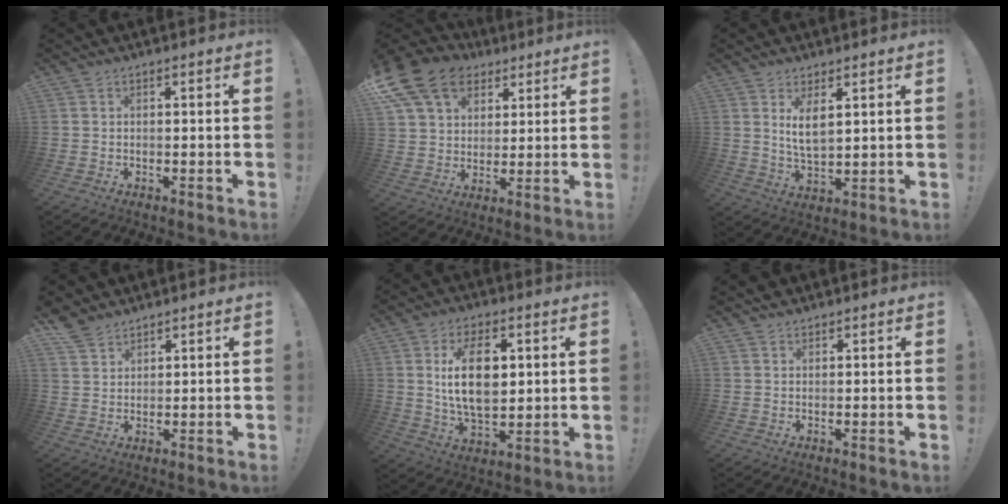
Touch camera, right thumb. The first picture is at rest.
{"total": 18.1, "force": [9.3, 13.0, 8.5], "torque": [-0.142, -0.043, 0.184]}
{"total": 6.7, "force": [2.9, 3.0, 5.3], "torque": [-0.108, -0.014, 0.047]}
{"total": 5.0, "force": [4.3, 2.4, 0.8], "torque": [-0.022, -0.026, 0.085]}
{"total": 14.9, "force": [2.9, 8.4, 12.0], "torque": [-0.211, 0.001, 0.046]}
{"total": 1.4, "force": [1.2, 0.8, 0.2], "torque": [0.007, -0.009, 0.021]}